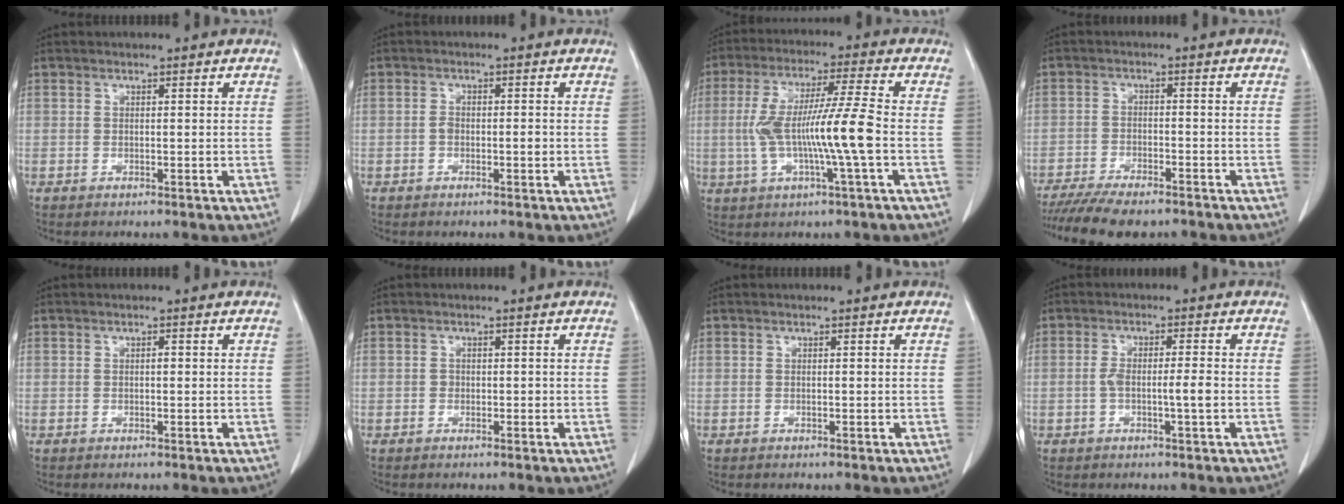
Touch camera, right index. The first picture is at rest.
{"total": 1.7, "force": [-0.6, 0.8, 1.4], "torque": [-0.020, 0.004, -0.009]}
{"total": 11.5, "force": [-1.7, -0.4, 11.3], "torque": [-0.224, 0.008, -0.034]}
{"total": 11.6, "force": [-9.7, 3.0, 5.6], "torque": [-0.084, -0.010, -0.149]}
{"total": 0.5, "force": [0.0, 0.2, 0.5], "torque": [-0.007, 0.002, -0.001]}
{"total": 0.8, "force": [-0.3, 0.7, 0.3], "torque": [0.000, 0.004, -0.006]}
{"total": 0.0}
{"total": 3.7, "force": [-0.9, 0.2, 3.6], "torque": [-0.070, 0.008, -0.014]}